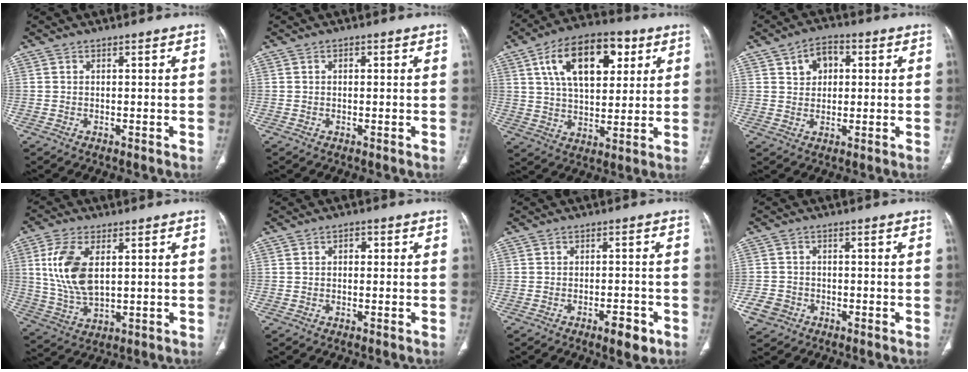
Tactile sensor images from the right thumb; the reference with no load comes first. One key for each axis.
{"total": 0.8, "fx": 0.2, "fy": 0.5, "fz": 0.5, "tx": -0.008, "ty": 0.001, "tz": 0.003}
{"total": 18.2, "fx": 6.9, "fy": 9.9, "fz": 13.6, "tx": -0.190, "ty": -0.006, "tz": 0.113}
{"total": 6.3, "fx": 2.1, "fy": 4.5, "fz": 3.9, "tx": -0.037, "ty": 0.002, "tz": 0.030}
{"total": 11.3, "fx": 2.6, "fy": 6.0, "fz": 9.2, "tx": -0.194, "ty": -0.010, "tz": 0.056}
{"total": 1.7, "fx": 0.3, "fy": 1.3, "fz": 1.2, "tx": -0.011, "ty": 0.005, "tz": 0.002}
{"total": 4.7, "fx": -2.6, "fy": 1.7, "fz": 3.5, "tx": -0.042, "ty": 0.009, "tz": -0.033}
{"total": 4.1, "fx": -2.0, "fy": 3.4, "fz": 1.3, "tx": -0.019, "ty": 0.015, "tz": -0.033}